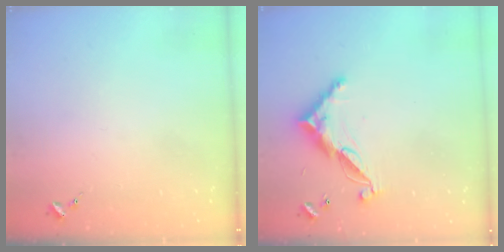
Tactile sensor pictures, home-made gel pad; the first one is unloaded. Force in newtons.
{"total": 11.6, "press": 11.6, "slide": 0.4}